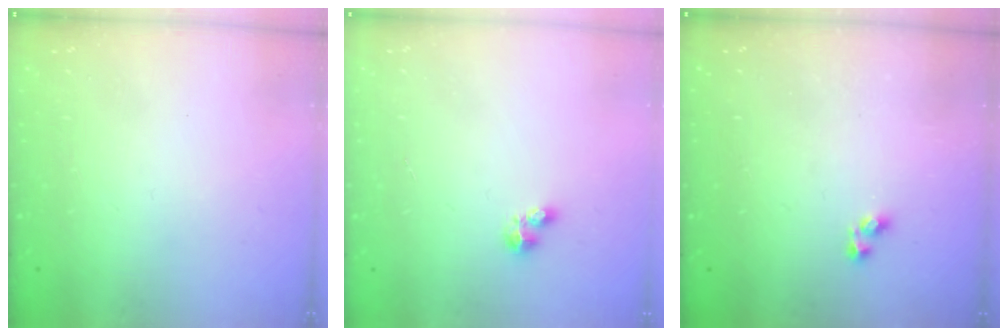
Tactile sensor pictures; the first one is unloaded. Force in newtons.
{"total": 3.0, "press": 3.0, "slide": 0.3}
{"total": 1.9, "press": 1.9, "slide": 0.4}